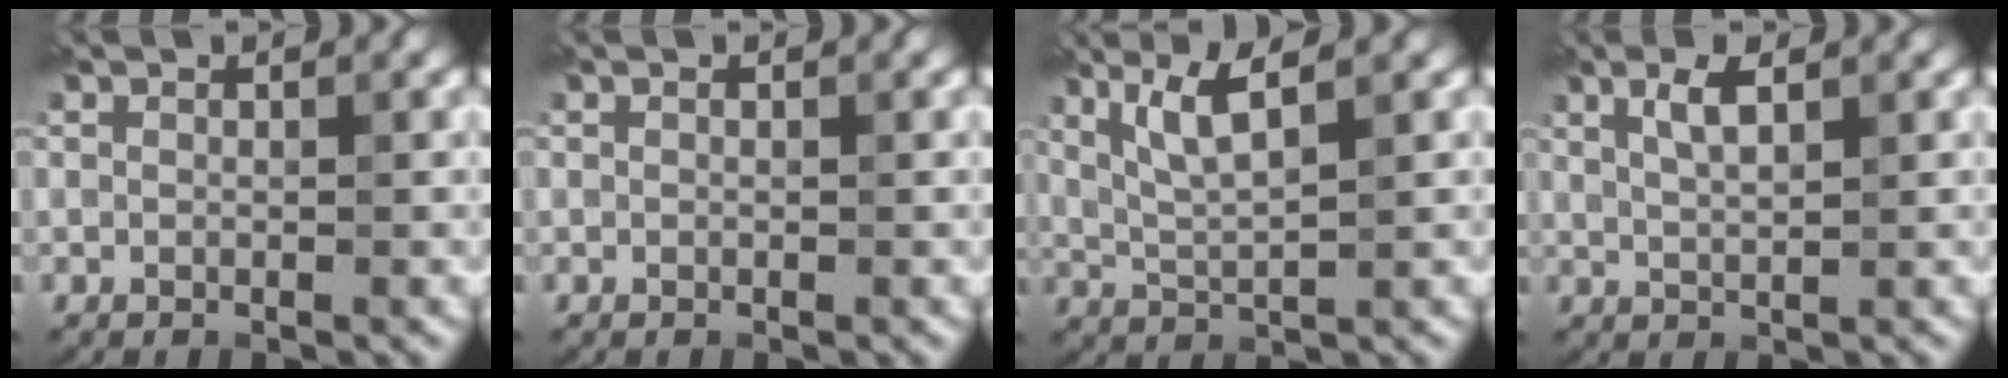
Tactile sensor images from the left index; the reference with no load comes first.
{"total": 0.0}
{"total": 3.7, "force": [1.9, 0.5, 3.1], "torque": [-0.066, 0.006, 0.041]}
{"total": 2.1, "force": [1.2, 0.4, 1.7], "torque": [-0.035, 0.010, 0.022]}